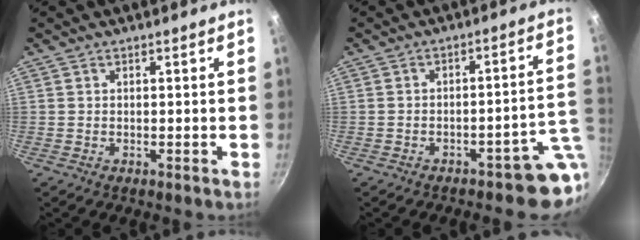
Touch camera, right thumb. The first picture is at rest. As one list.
[{"total": 6.4, "force": [-3.4, 2.3, 4.9], "torque": [-0.022, 0.043, -0.046]}]